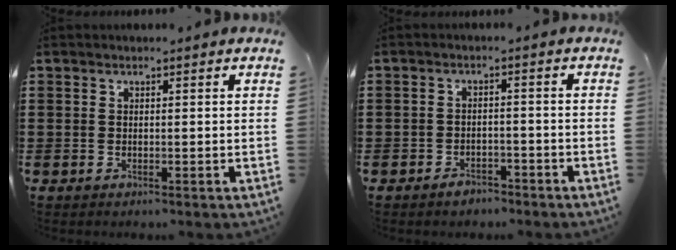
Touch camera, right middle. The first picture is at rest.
{"total": 2.2, "force": [-2.0, 0.8, 0.1], "torque": [-0.008, 0.004, -0.043]}